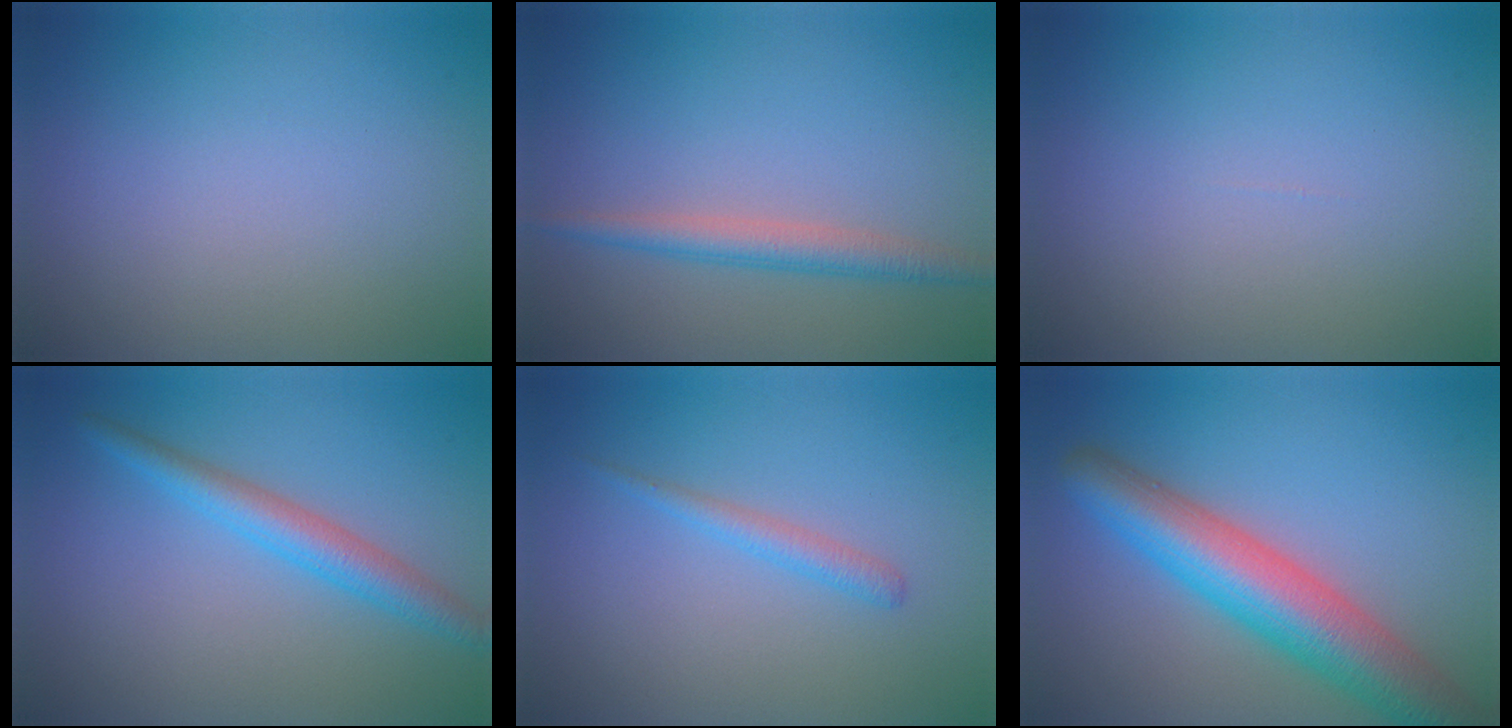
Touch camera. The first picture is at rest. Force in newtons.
{"total": 2.5, "press": 2.5, "slide": 0.0}
{"total": 0.0}
{"total": 3.1, "press": 3.1, "slide": 0.1}
{"total": 1.4, "press": 1.4, "slide": 0.1}
{"total": 8.3, "press": 8.3, "slide": 0.4}